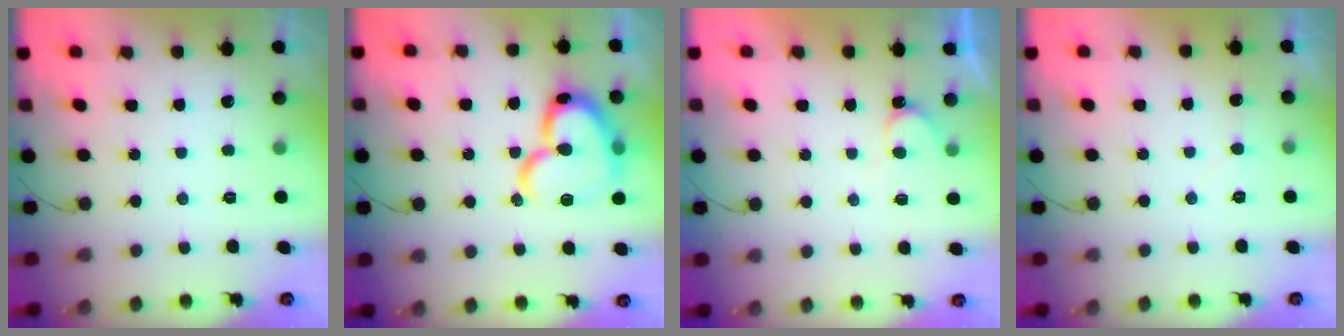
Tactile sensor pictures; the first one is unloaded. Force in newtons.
{"total": 20.4, "press": 20.2, "slide": 2.2}
{"total": 4.9, "press": 4.9, "slide": 0.4}
{"total": 3.9, "press": 3.9, "slide": 0.4}